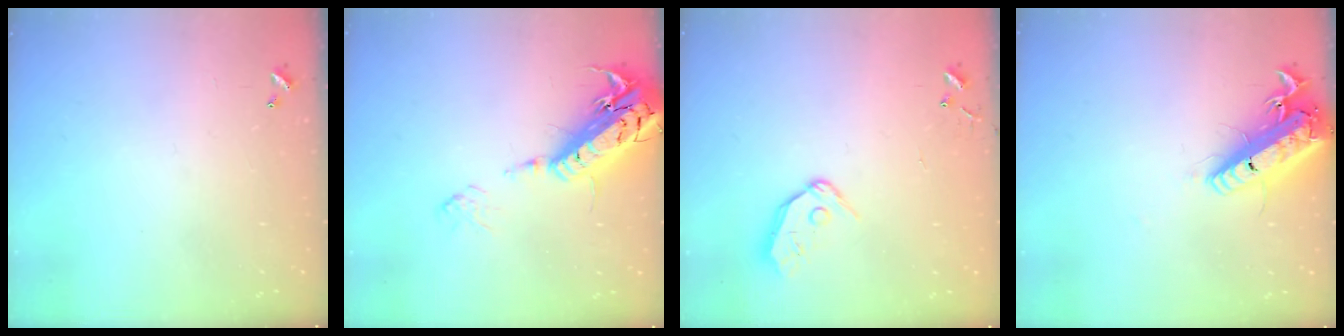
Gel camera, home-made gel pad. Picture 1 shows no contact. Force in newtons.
{"total": 22.4, "press": 22.0, "slide": 4.3}
{"total": 8.7, "press": 8.7, "slide": 1.0}
{"total": 19.5, "press": 19.2, "slide": 3.6}